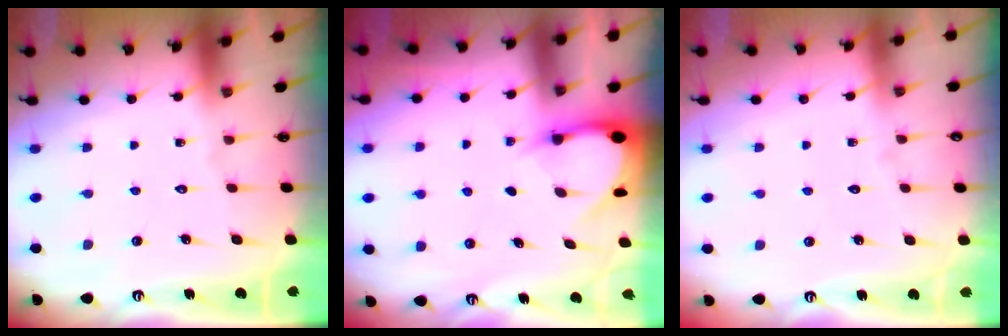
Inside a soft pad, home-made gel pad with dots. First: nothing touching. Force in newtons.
{"total": 3.1, "press": 3.1, "slide": 0.2}
{"total": 2.6, "press": 2.6, "slide": 0.2}